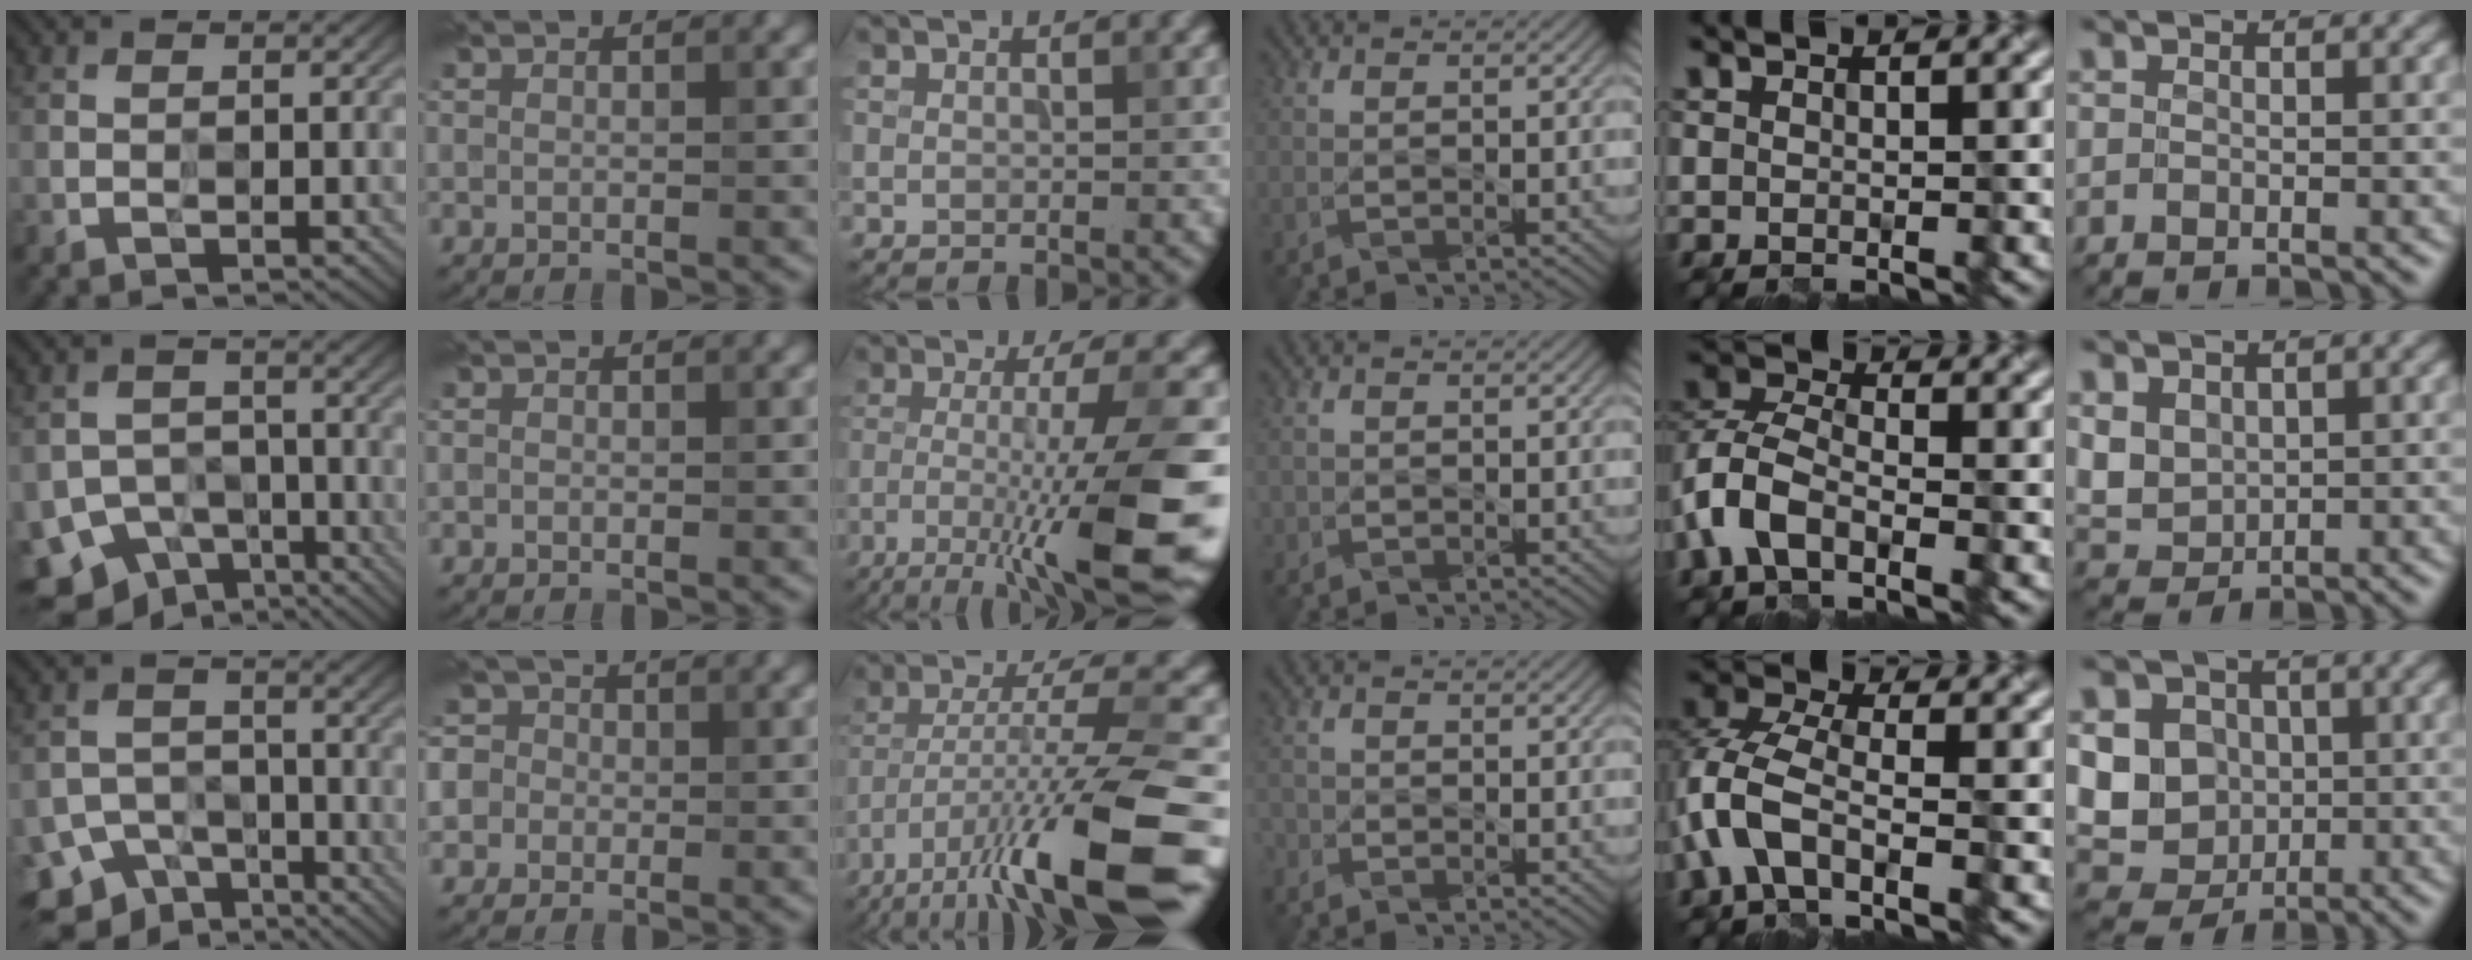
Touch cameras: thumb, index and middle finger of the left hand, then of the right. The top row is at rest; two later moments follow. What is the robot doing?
{"motion": "wipe", "object": "plastic plate"}